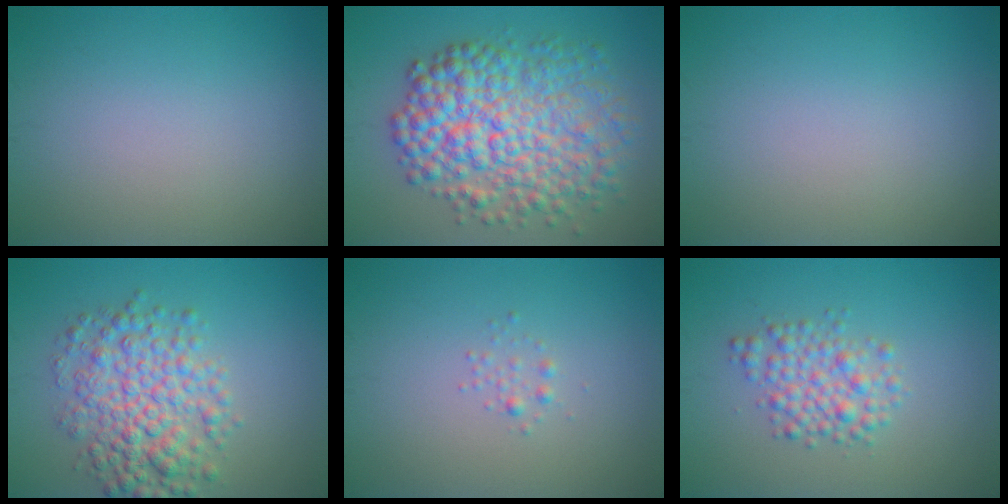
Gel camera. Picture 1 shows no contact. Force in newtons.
{"total": 9.3, "press": 9.3, "slide": 0.1}
{"total": 0.0}
{"total": 6.2, "press": 6.2, "slide": 0.1}
{"total": 0.8, "press": 0.8, "slide": 0.0}
{"total": 3.3, "press": 3.2, "slide": 0.1}